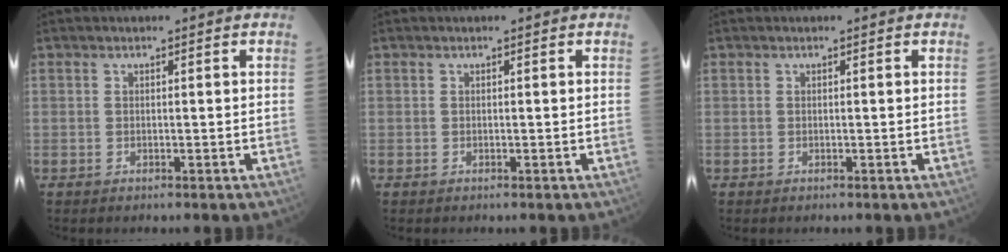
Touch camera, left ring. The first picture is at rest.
{"total": 0.0}
{"total": 0.0}